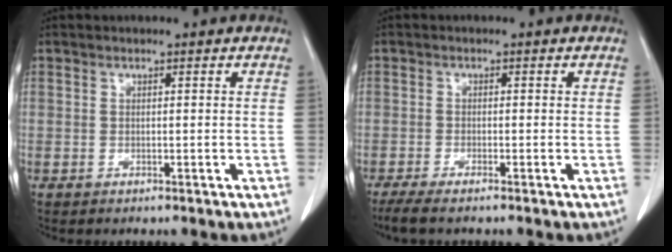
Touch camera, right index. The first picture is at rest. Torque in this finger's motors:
{"motor_torque": [0.05, -0.02, 0.13, 0.02]}